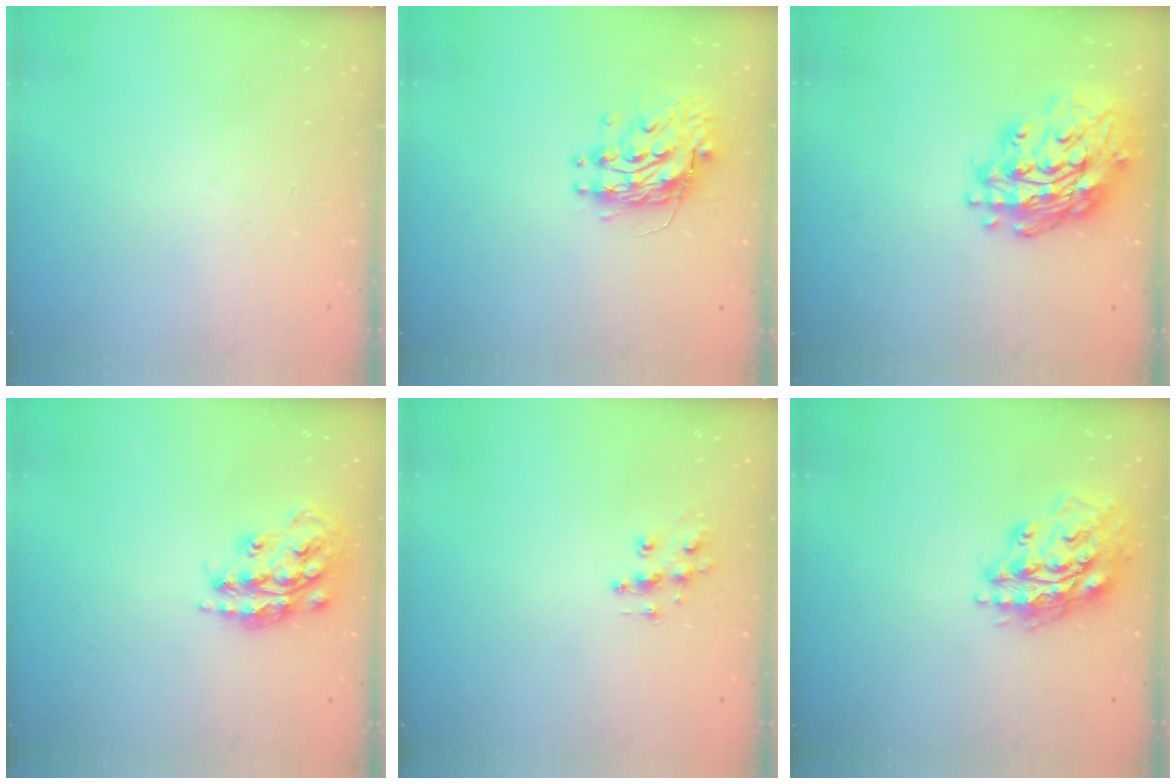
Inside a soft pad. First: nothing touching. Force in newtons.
{"total": 10.8, "press": 10.7, "slide": 0.9}
{"total": 20.7, "press": 20.6, "slide": 1.9}
{"total": 17.1, "press": 17.1, "slide": 1.0}
{"total": 9.0, "press": 9.0, "slide": 0.5}
{"total": 18.0, "press": 17.8, "slide": 2.5}